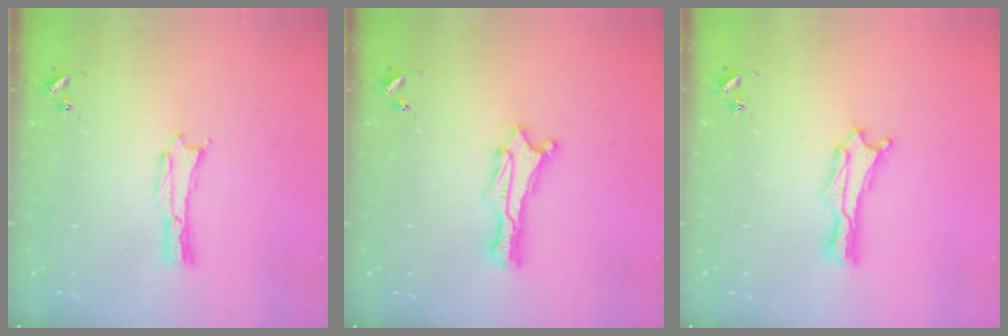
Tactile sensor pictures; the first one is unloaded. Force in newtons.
{"total": 1.5, "press": 1.5, "slide": 0.1}
{"total": 1.1, "press": 1.1, "slide": 0.2}